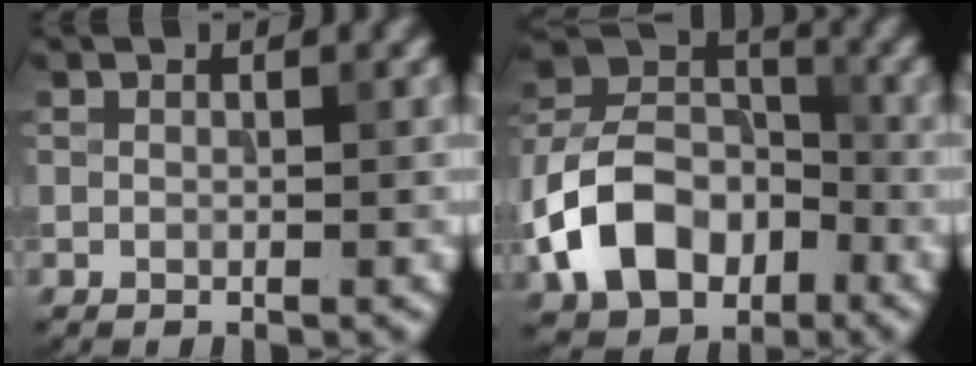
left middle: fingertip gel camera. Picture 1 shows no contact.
{"total": 9.4, "force": [-3.6, 6.7, 5.4], "torque": [-0.103, 0.008, -0.080]}